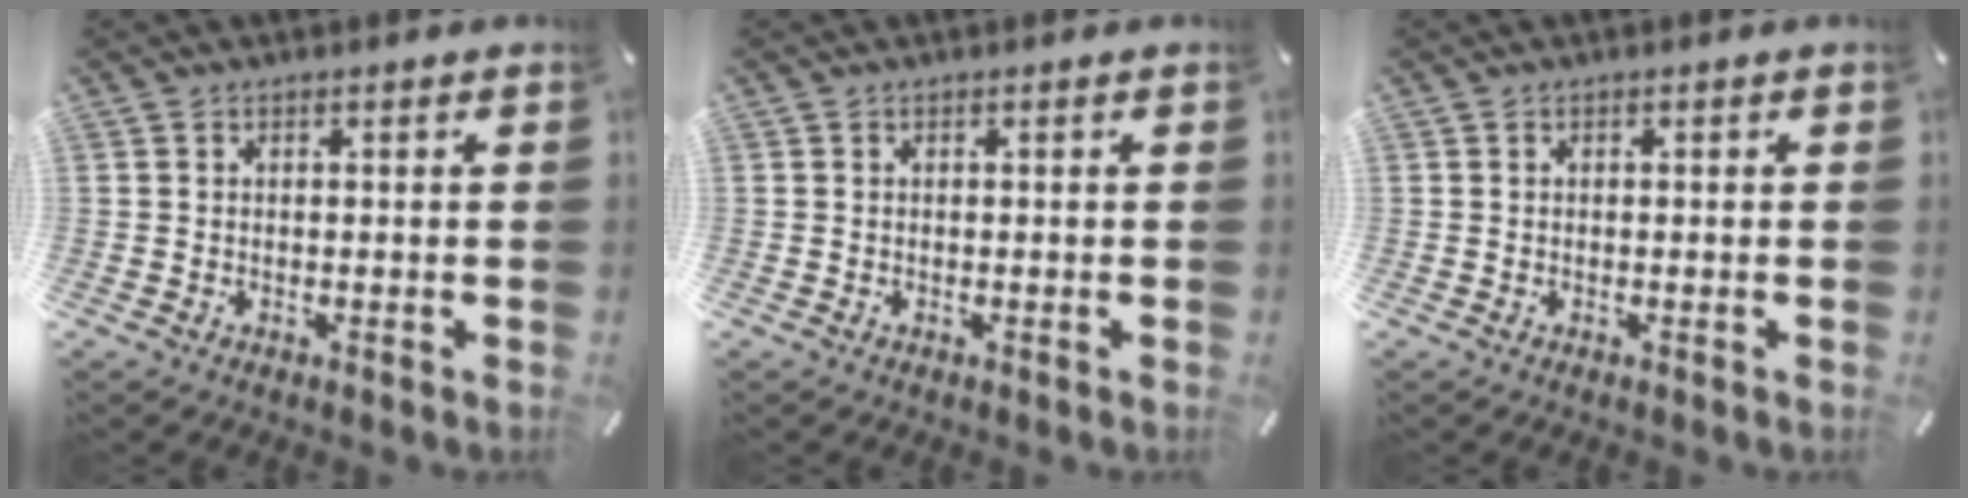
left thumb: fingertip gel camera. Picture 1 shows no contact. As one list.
[{"total": 0.0}, {"total": 0.0}]